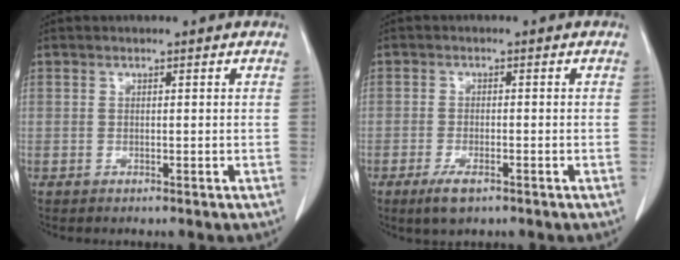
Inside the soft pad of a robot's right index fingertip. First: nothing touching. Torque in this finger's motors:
{"motor_torque": [0.39, -0.46, 0.23, 0.05]}